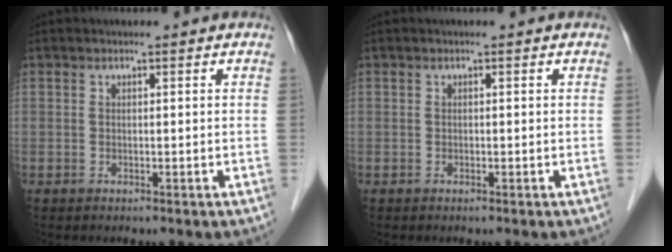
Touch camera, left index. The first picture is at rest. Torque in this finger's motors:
{"motor_torque": [-0.13, -0.02, -0.02, 0.00]}